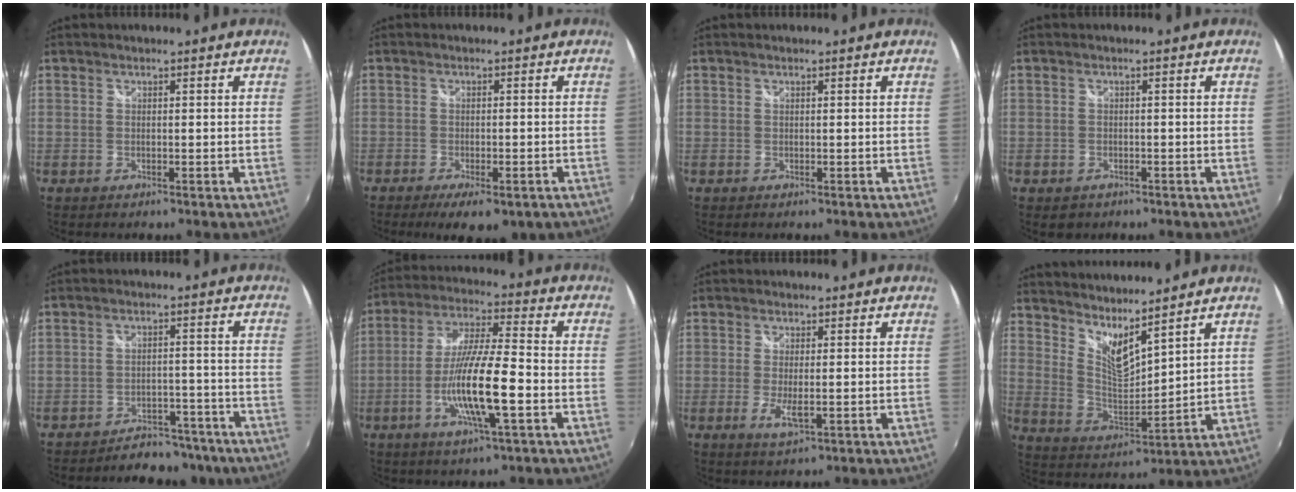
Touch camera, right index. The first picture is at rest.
{"total": 9.0, "force": [-6.1, 3.0, 5.9], "torque": [-0.120, -0.031, -0.084]}
{"total": 0.0}
{"total": 2.3, "force": [-1.2, 1.9, 0.7], "torque": [-0.018, -0.004, -0.015]}
{"total": 10.2, "force": [-8.9, 4.4, 2.4], "torque": [-0.052, 0.018, -0.103]}
{"total": 13.9, "force": [-4.5, 1.7, 13.1], "torque": [-0.258, -0.009, -0.083]}
{"total": 3.8, "force": [-0.9, 1.0, 3.6], "torque": [-0.071, -0.011, -0.014]}
{"total": 9.3, "force": [7.6, 1.4, 5.1], "torque": [-0.084, -0.018, 0.141]}